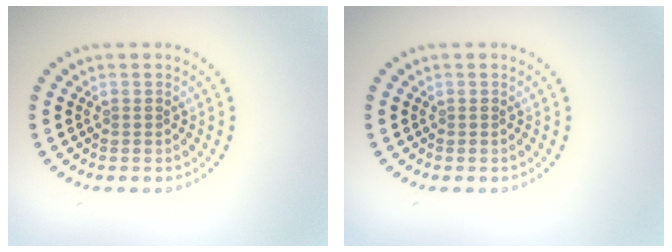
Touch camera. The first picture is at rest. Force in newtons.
{"total": 0.0}